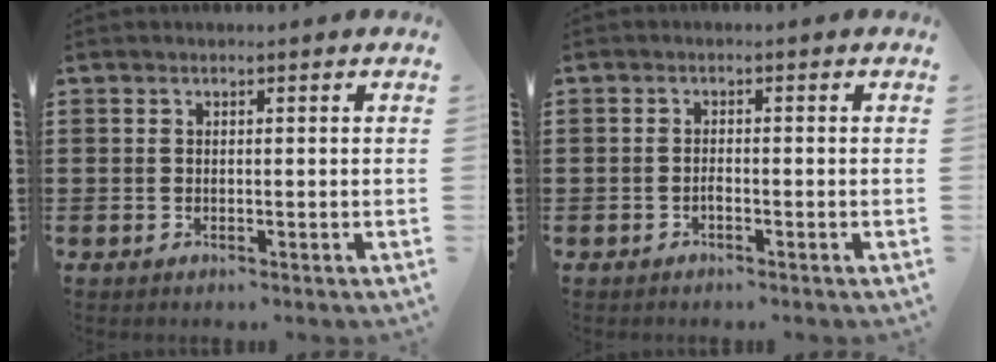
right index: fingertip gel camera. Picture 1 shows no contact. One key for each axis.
{"total": 0.8, "fx": -0.6, "fy": 0.2, "fz": 0.5, "tx": -0.013, "ty": -0.006, "tz": -0.010}